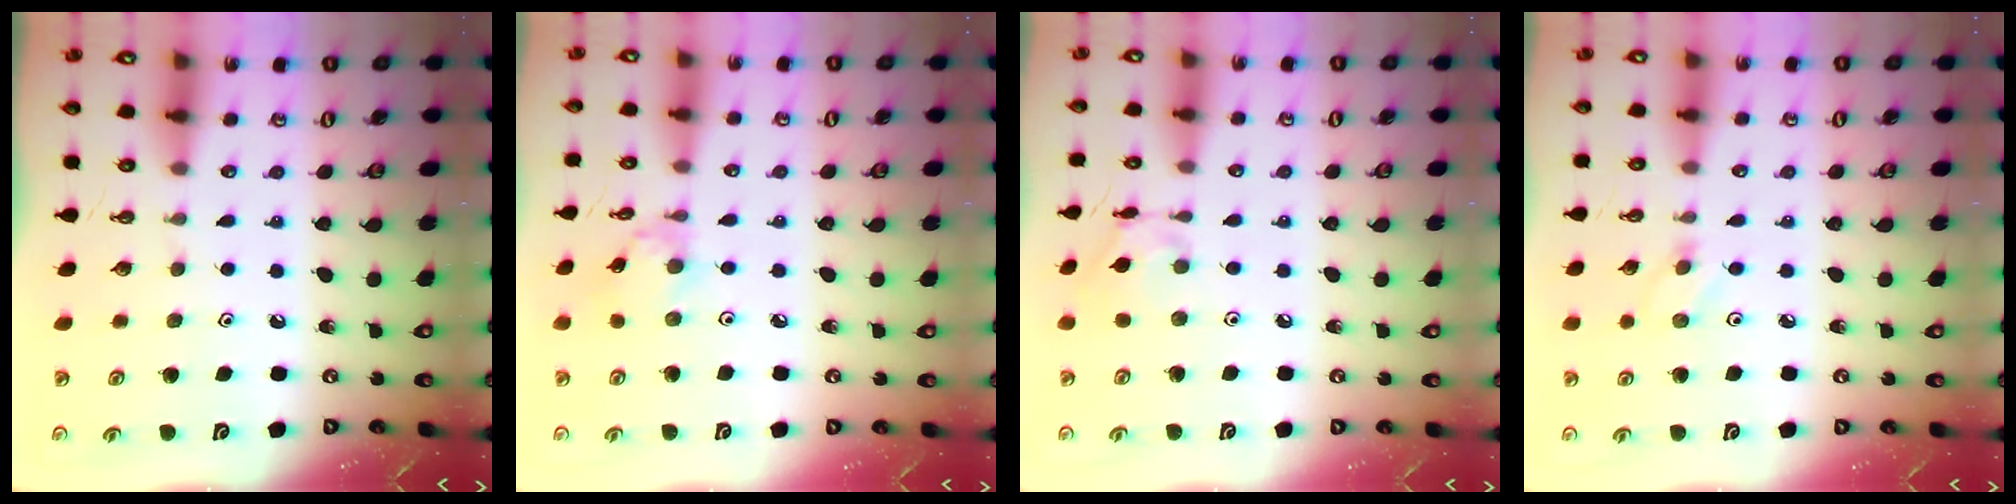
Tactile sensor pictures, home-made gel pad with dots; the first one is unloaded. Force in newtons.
{"total": 2.4, "press": 2.4, "slide": 0.2}
{"total": 8.4, "press": 8.4, "slide": 0.5}
{"total": 3.2, "press": 3.2, "slide": 0.5}